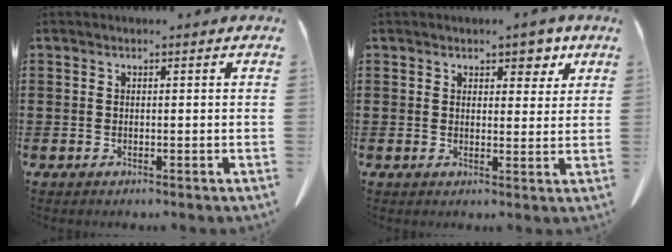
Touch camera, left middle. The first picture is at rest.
{"total": 4.3, "force": [3.3, 2.0, 2.0], "torque": [-0.015, -0.011, 0.053]}